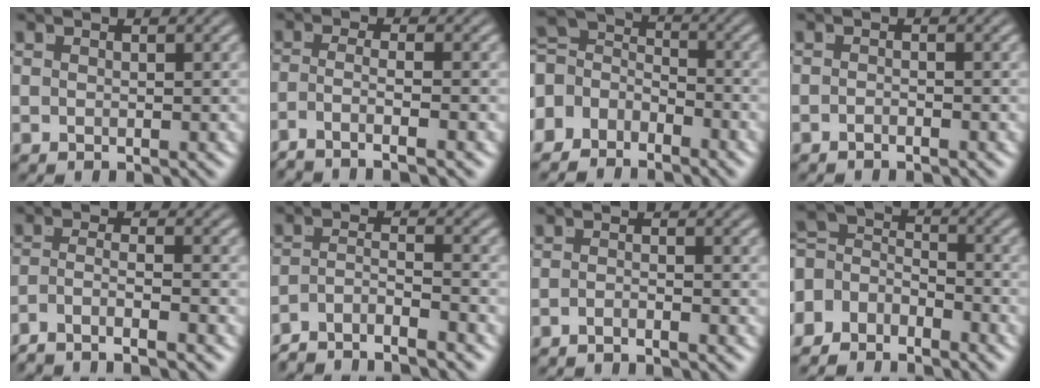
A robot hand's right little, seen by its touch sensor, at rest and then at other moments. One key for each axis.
{"total": 4.5, "fx": -3.6, "fy": 0.3, "fz": 2.7, "tx": -0.058, "ty": -0.030, "tz": -0.045}
{"total": 8.6, "fx": 0.2, "fy": 7.4, "fz": 4.4, "tx": -0.096, "ty": -0.011, "tz": -0.005}
{"total": 1.2, "fx": -1.0, "fy": -0.7, "fz": 0.0, "tx": 0.001, "ty": -0.006, "tz": -0.016}
{"total": 5.1, "fx": -4.2, "fy": 1.4, "fz": 2.5, "tx": -0.050, "ty": -0.027, "tz": -0.062}
{"total": 6.0, "fx": -4.8, "fy": 2.7, "fz": 2.4, "tx": -0.040, "ty": -0.020, "tz": -0.082}
{"total": 1.6, "fx": -1.4, "fy": -0.7, "fz": 0.3, "tx": -0.001, "ty": -0.004, "tz": -0.026}
{"total": 7.7, "fx": -0.3, "fy": 6.5, "fz": 4.0, "tx": -0.084, "ty": -0.013, "tz": -0.013}